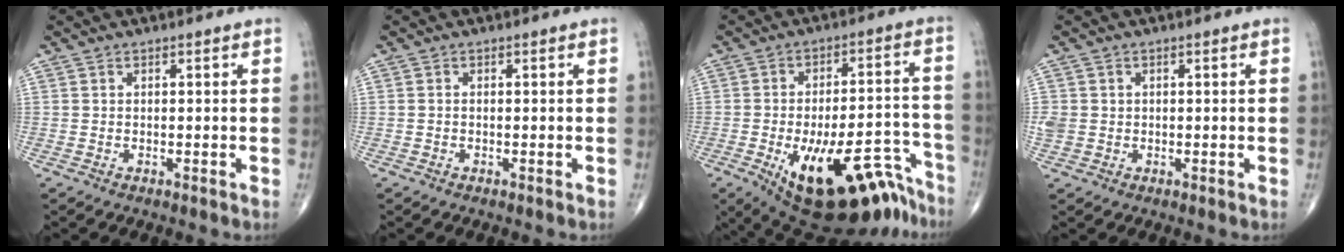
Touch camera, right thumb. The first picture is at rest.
{"total": 0.0}
{"total": 22.3, "force": [-14.3, 8.4, 15.0], "torque": [-0.148, 0.083, -0.203]}
{"total": 3.1, "force": [0.2, 2.8, 1.2], "torque": [-0.023, 0.006, 0.010]}